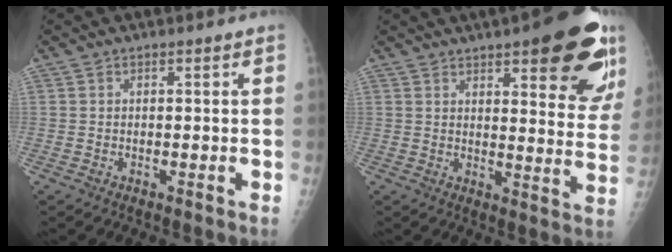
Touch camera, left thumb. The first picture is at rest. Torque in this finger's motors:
{"motor_torque": [1.49, 1.39, 0.78, -0.96, 0.13]}